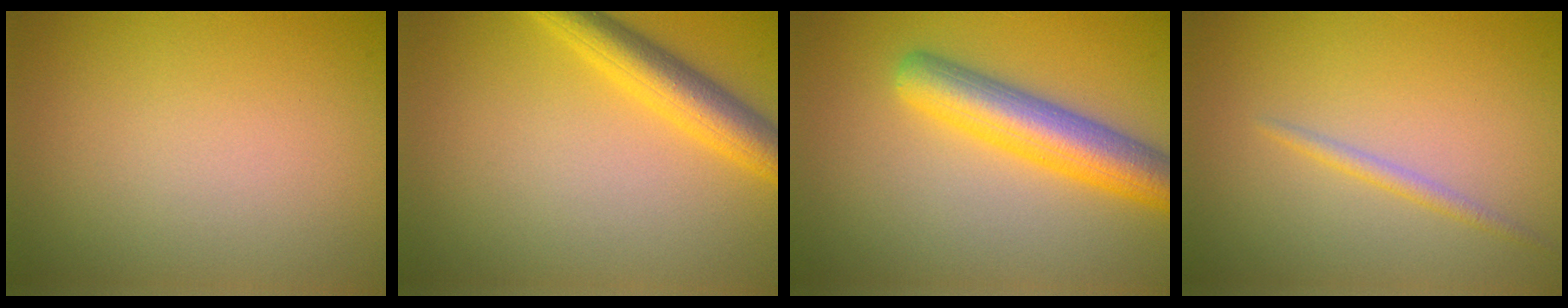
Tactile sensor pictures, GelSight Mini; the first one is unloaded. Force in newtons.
{"total": 4.6, "press": 4.6, "slide": 0.1}
{"total": 6.3, "press": 6.2, "slide": 0.3}
{"total": 1.2, "press": 1.2, "slide": 0.0}